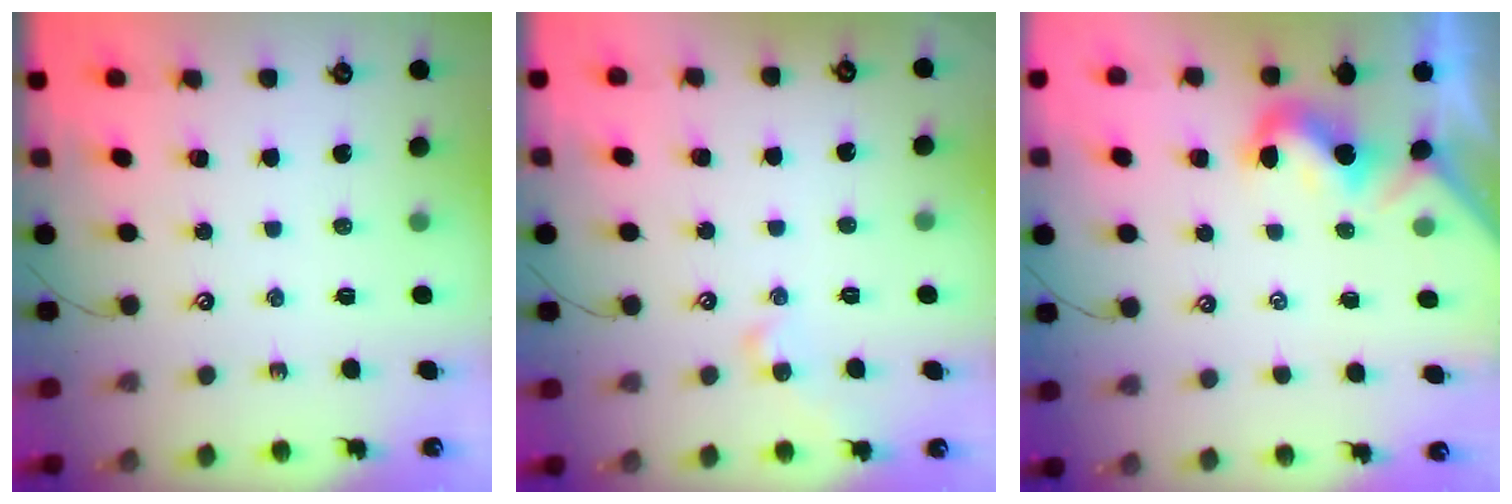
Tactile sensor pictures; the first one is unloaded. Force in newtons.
{"total": 1.8, "press": 1.8, "slide": 0.3}
{"total": 0.0}